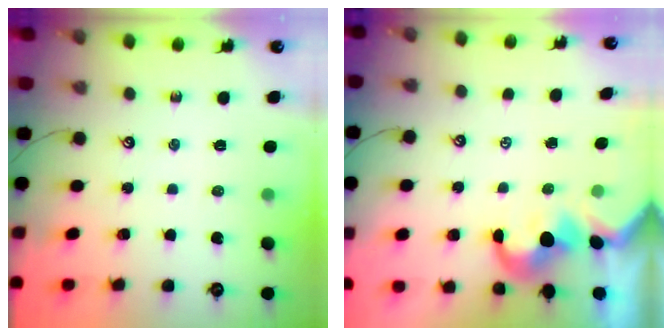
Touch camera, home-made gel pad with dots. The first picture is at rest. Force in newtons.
{"total": 2.0, "press": 1.8, "slide": 0.9}